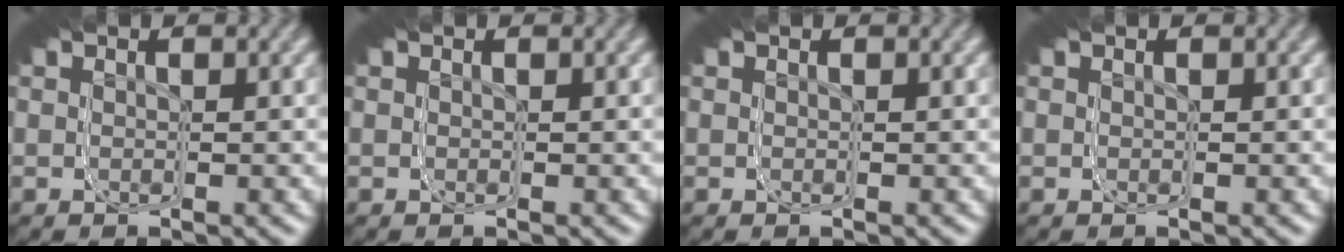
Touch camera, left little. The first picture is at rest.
{"total": 0.0}
{"total": 0.0}
{"total": 0.0}